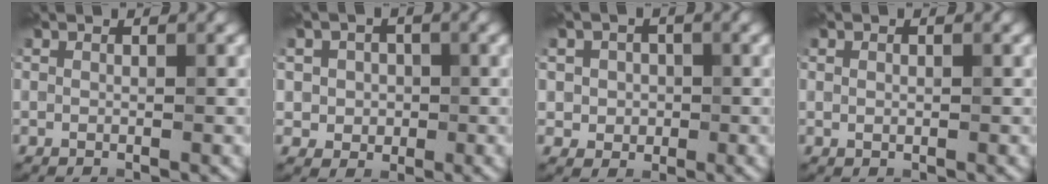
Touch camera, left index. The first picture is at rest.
{"total": 3.2, "force": [0.3, 3.0, 1.3], "torque": [-0.013, 0.009, -0.004]}
{"total": 2.9, "force": [0.2, 2.7, 1.2], "torque": [-0.009, 0.007, -0.008]}
{"total": 0.6, "force": [0.1, 0.5, 0.4], "torque": [-0.011, 0.000, 0.003]}